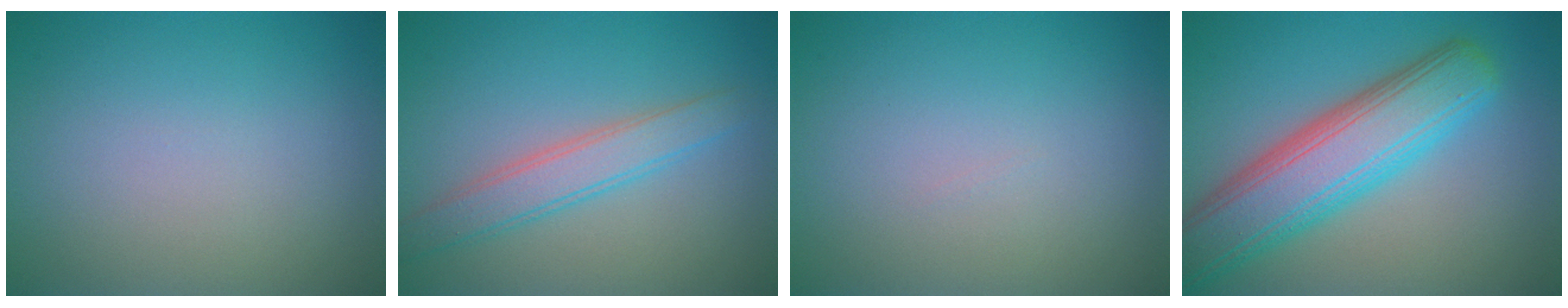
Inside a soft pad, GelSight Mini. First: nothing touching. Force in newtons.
{"total": 3.3, "press": 3.3, "slide": 0.2}
{"total": 0.0}
{"total": 8.8, "press": 8.8, "slide": 0.2}